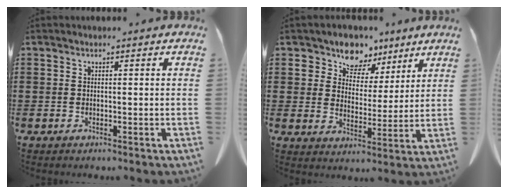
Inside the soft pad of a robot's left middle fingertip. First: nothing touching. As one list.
[{"total": 7.2, "force": [5.7, 4.4, 0.9], "torque": [-0.053, -0.030, 0.102]}]